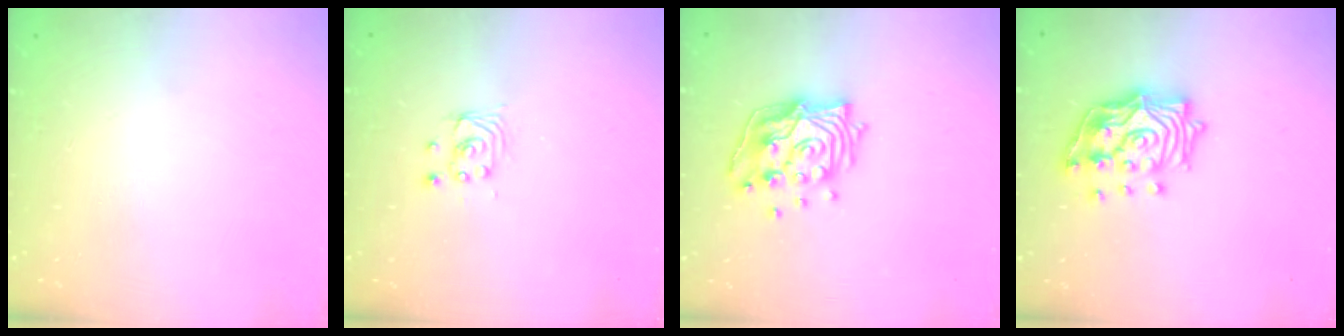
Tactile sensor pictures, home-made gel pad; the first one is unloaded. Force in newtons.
{"total": 2.8, "press": 2.8, "slide": 0.1}
{"total": 14.9, "press": 14.8, "slide": 1.4}
{"total": 17.0, "press": 16.9, "slide": 2.0}